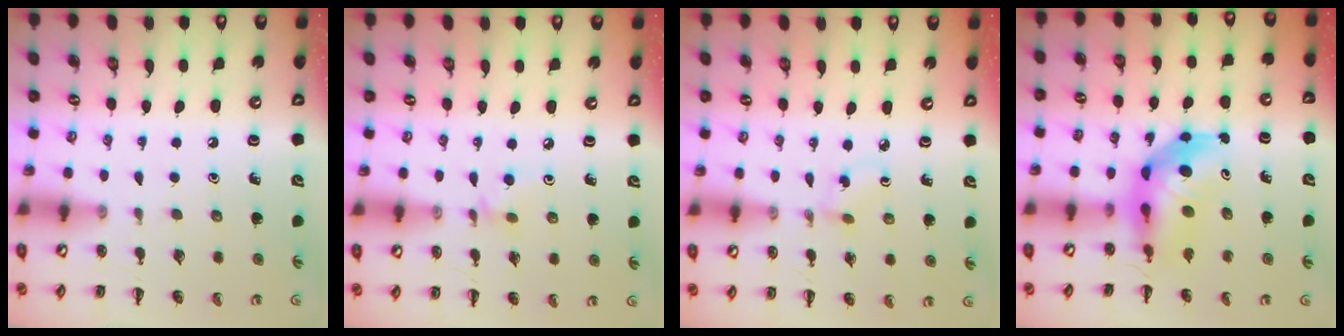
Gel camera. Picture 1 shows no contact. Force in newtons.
{"total": 2.8, "press": 2.6, "slide": 1.0}
{"total": 1.9, "press": 1.6, "slide": 1.0}
{"total": 6.5, "press": 6.2, "slide": 1.8}